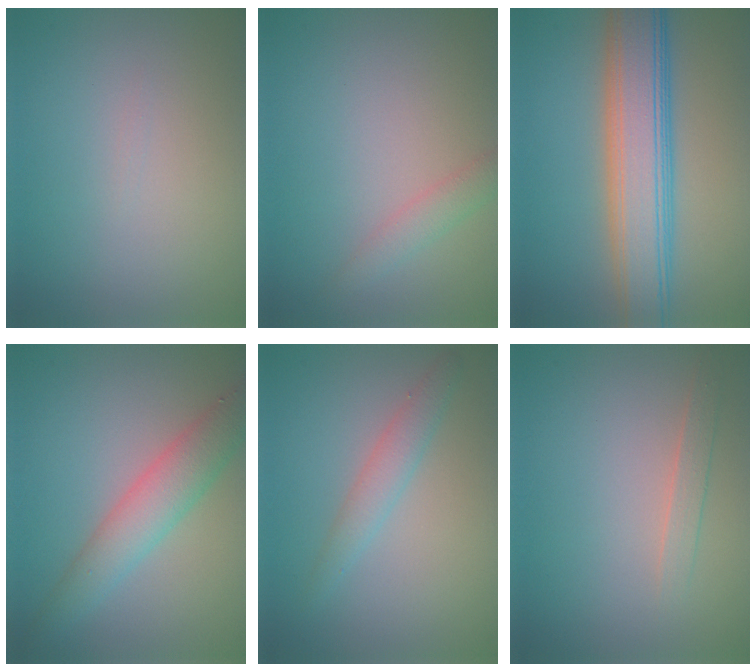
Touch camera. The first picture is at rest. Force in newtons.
{"total": 1.7, "press": 1.7, "slide": 0.0}
{"total": 8.4, "press": 8.4, "slide": 0.0}
{"total": 4.3, "press": 4.3, "slide": 0.1}
{"total": 2.9, "press": 2.9, "slide": 0.4}
{"total": 1.3, "press": 1.3, "slide": 0.1}